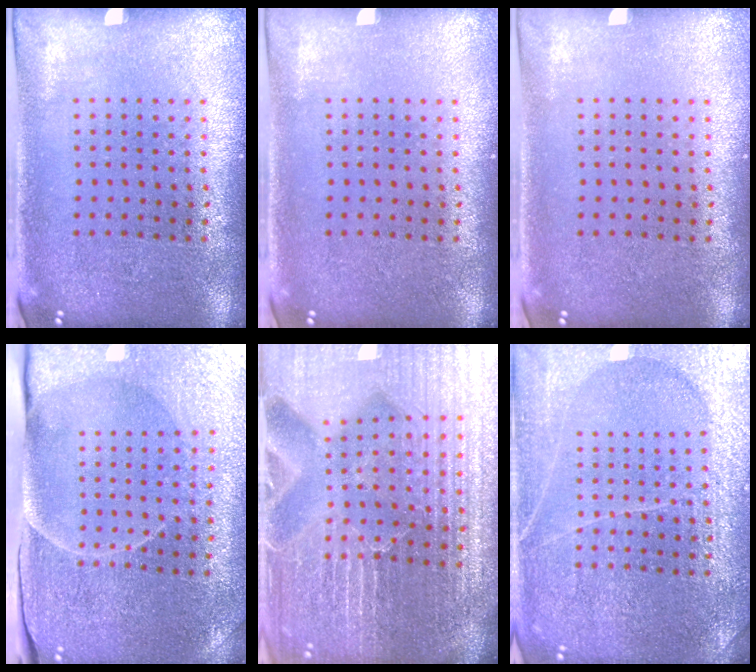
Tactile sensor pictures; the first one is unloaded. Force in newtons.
{"total": 0.0}
{"total": 0.0}
{"total": 3.6, "press": 3.6, "slide": 0.5}
{"total": 6.3, "press": 5.6, "slide": 2.8}
{"total": 4.0, "press": 3.9, "slide": 0.5}